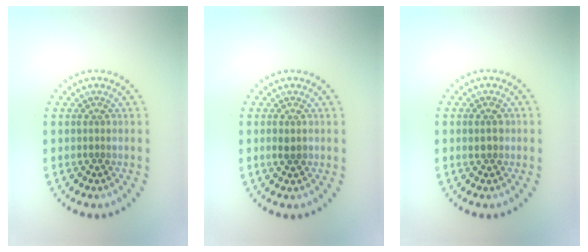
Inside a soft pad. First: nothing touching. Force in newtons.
{"total": 1.0, "press": 1.0, "slide": 0.1}
{"total": 1.4, "press": 1.3, "slide": 0.3}